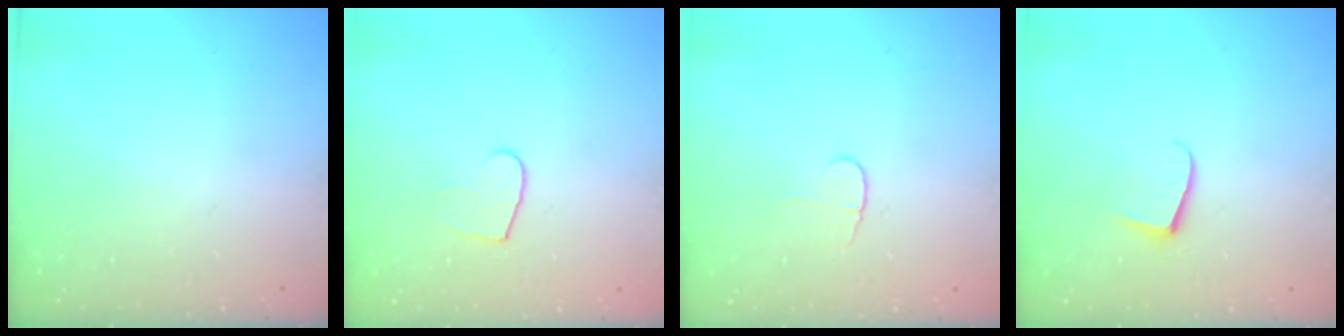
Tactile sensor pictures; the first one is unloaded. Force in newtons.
{"total": 6.0, "press": 6.0, "slide": 0.5}
{"total": 3.7, "press": 3.7, "slide": 0.5}
{"total": 5.4, "press": 5.4, "slide": 0.5}